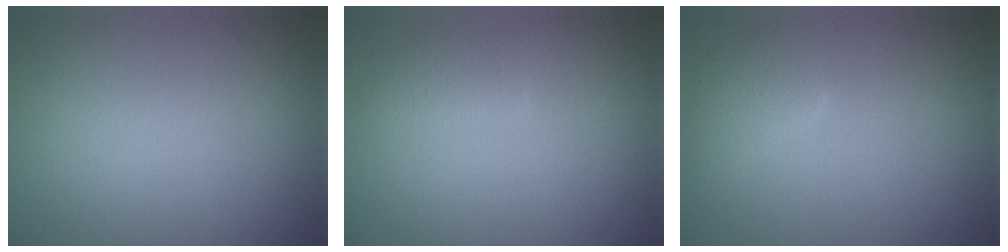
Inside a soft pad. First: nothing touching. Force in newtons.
{"total": 1.4, "press": 1.4, "slide": 0.1}
{"total": 1.8, "press": 1.8, "slide": 0.1}